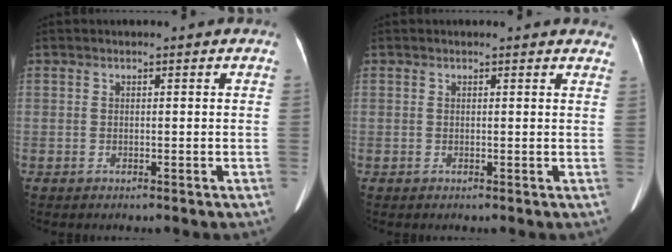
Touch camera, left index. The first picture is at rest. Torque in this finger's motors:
{"motor_torque": [-0.15, -0.02, -0.04, 0.02]}